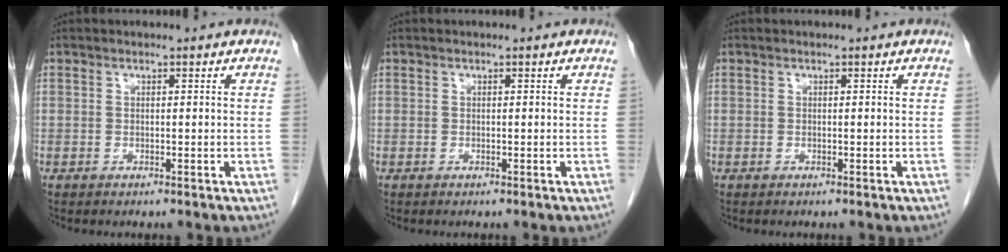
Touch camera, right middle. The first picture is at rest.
{"total": 0.0}
{"total": 0.0}